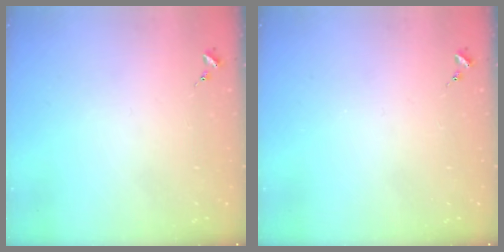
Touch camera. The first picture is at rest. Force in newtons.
{"total": 0.0}